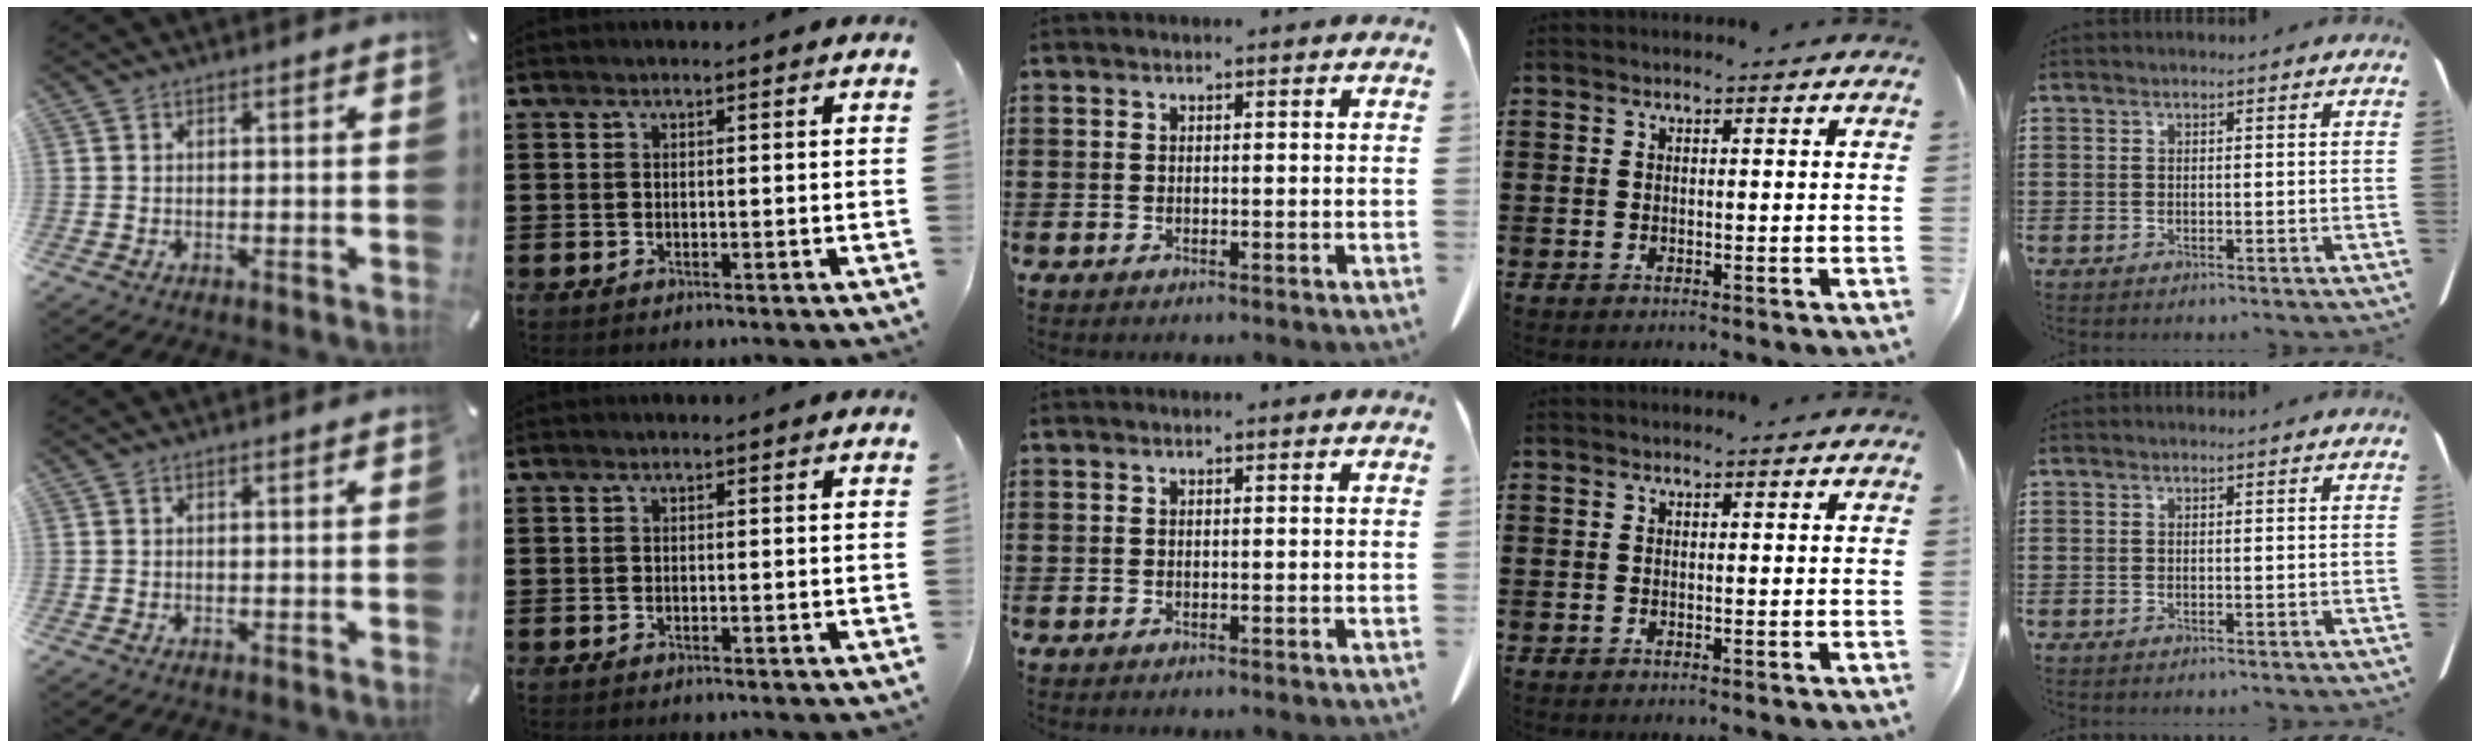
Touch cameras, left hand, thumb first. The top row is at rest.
{}